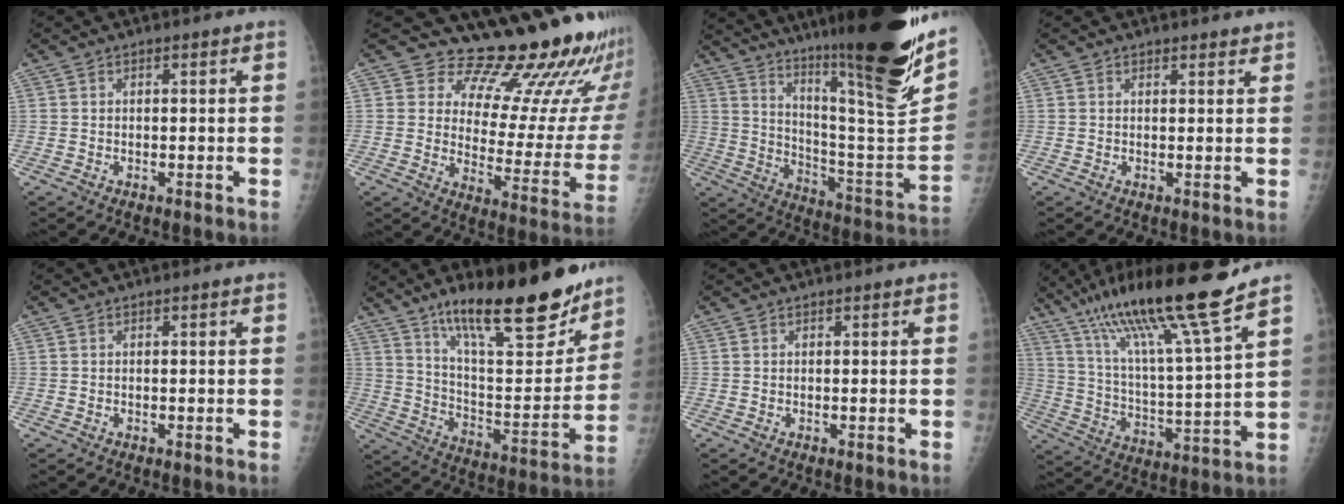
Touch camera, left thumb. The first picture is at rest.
{"total": 22.1, "force": [19.0, 6.4, 9.4], "torque": [-0.081, -0.170, 0.235]}
{"total": 31.9, "force": [21.3, 4.4, 23.4], "torque": [-0.332, -0.103, 0.325]}
{"total": 1.9, "force": [1.7, 0.6, 0.5], "torque": [0.006, -0.006, 0.021]}
{"total": 0.0}
{"total": 24.3, "force": [17.2, 6.8, 15.8], "torque": [-0.204, -0.092, 0.280]}
{"total": 0.0}
{"total": 20.1, "force": [14.8, 0.1, 13.6], "torque": [-0.222, -0.061, 0.261]}